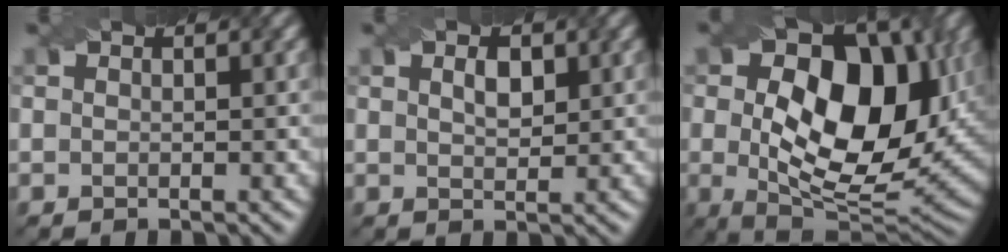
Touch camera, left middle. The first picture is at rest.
{"total": 0.5, "force": [-0.4, 0.1, 0.3], "torque": [-0.017, 0.014, 0.009]}
{"total": 13.9, "force": [1.2, 8.3, 11.1], "torque": [-0.164, 0.006, 0.035]}